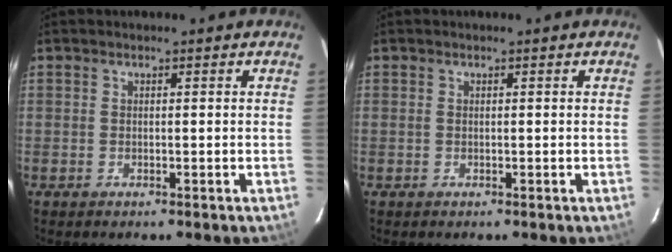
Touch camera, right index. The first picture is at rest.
{"total": 0.0}